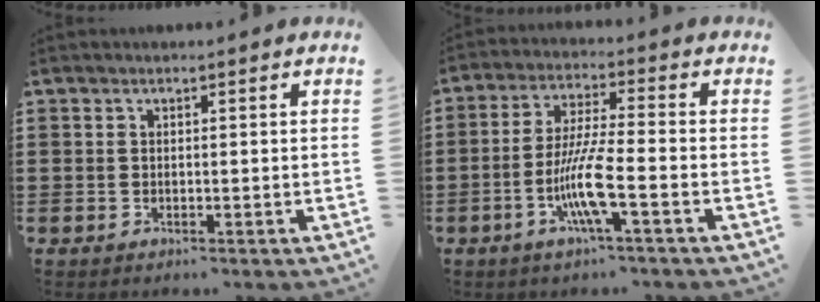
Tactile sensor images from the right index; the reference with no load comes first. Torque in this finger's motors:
{"motor_torque": [2.14, 0.00, 0.35, 0.11]}